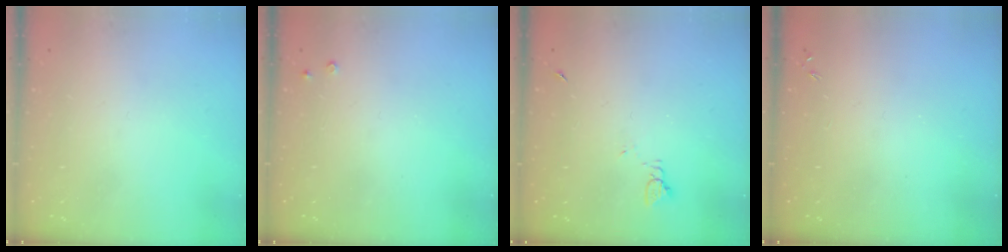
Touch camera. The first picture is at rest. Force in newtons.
{"total": 1.8, "press": 1.8, "slide": 0.4}
{"total": 2.7, "press": 2.7, "slide": 0.3}
{"total": 0.0}